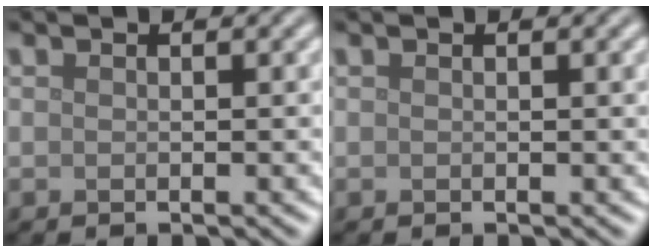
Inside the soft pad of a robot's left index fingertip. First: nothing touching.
{"total": 0.7, "force": [0.2, 0.1, 0.6], "torque": [-0.007, 0.003, 0.003]}